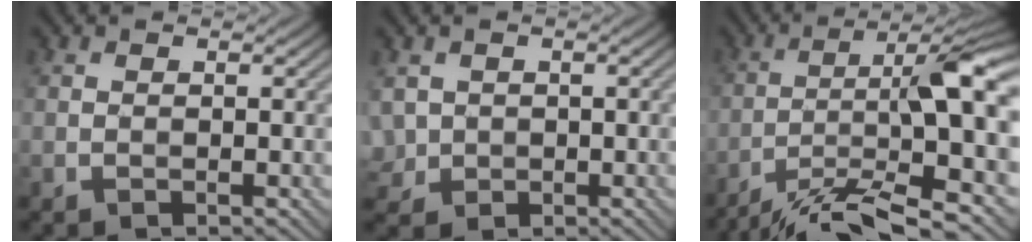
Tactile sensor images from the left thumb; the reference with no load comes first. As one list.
[{"total": 2.6, "force": [0.2, 2.5, 0.9], "torque": [-0.035, -0.008, 0.007]}, {"total": 14.7, "force": [-6.1, 3.5, 12.9], "torque": [-0.214, -0.009, -0.104]}]